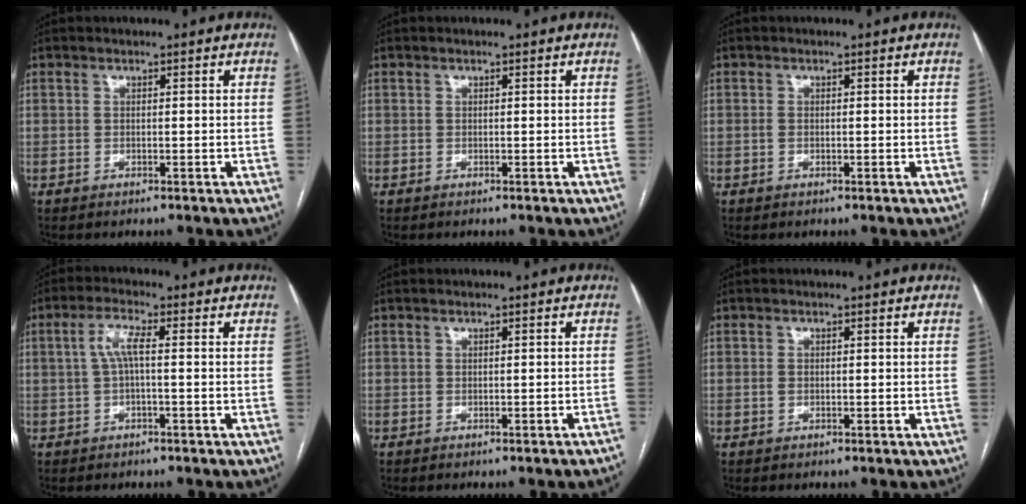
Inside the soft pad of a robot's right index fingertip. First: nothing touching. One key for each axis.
{"total": 0.0}
{"total": 0.7, "fx": -0.1, "fy": 0.4, "fz": 0.5, "tx": -0.013, "ty": 0.000, "tz": -0.003}
{"total": 4.0, "fx": 0.3, "fy": 0.7, "fz": 3.9, "tx": -0.078, "ty": 0.014, "tz": 0.006}
{"total": 1.9, "fx": -1.6, "fy": -0.4, "fz": 0.8, "tx": -0.005, "ty": 0.002, "tz": -0.020}
{"total": 0.8, "fx": -0.1, "fy": 0.6, "fz": 0.5, "tx": -0.012, "ty": 0.001, "tz": -0.002}